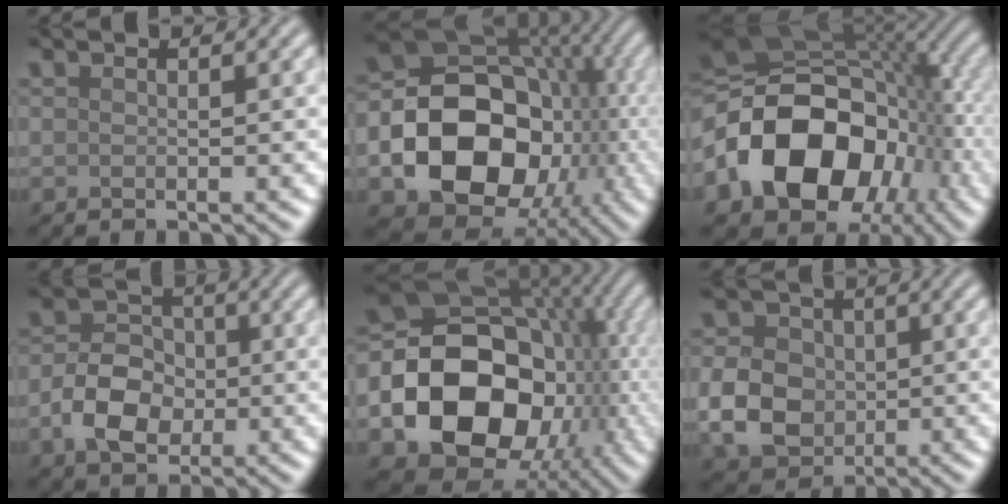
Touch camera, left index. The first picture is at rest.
{"total": 15.7, "force": [-3.6, 12.2, 9.2], "torque": [-0.151, -0.019, -0.063]}
{"total": 16.7, "force": [-4.4, 12.2, 10.5], "torque": [-0.187, -0.015, -0.078]}
{"total": 5.1, "force": [-1.4, 3.7, 3.2], "torque": [-0.058, 0.002, -0.028]}
{"total": 17.6, "force": [-3.5, 13.7, 10.4], "torque": [-0.187, -0.020, -0.057]}
{"total": 6.2, "force": [-0.8, 5.1, 3.5], "torque": [-0.076, -0.001, -0.023]}